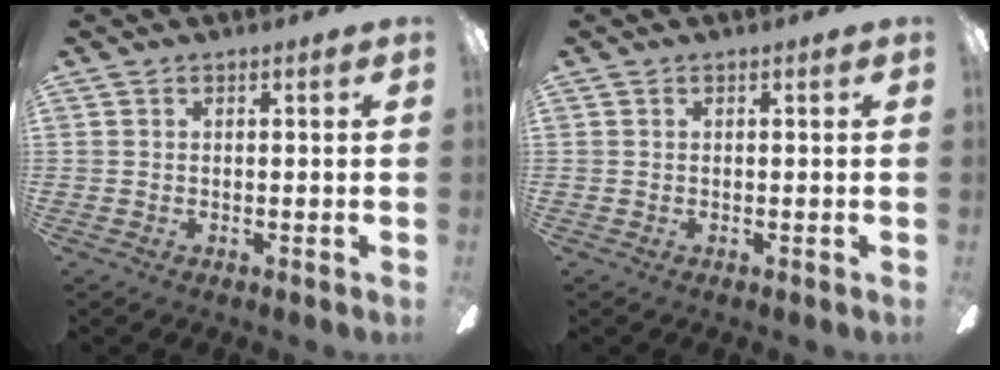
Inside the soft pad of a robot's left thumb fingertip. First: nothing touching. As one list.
[{"total": 0.0}]